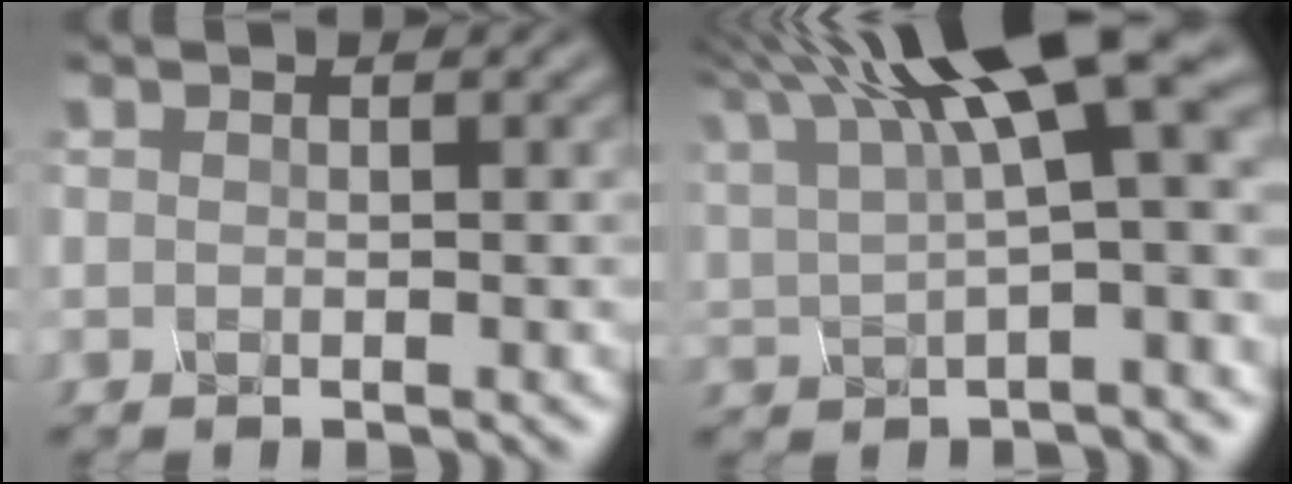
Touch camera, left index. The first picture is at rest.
{"total": 11.0, "force": [5.3, 1.8, 9.4], "torque": [-0.136, 0.027, 0.102]}